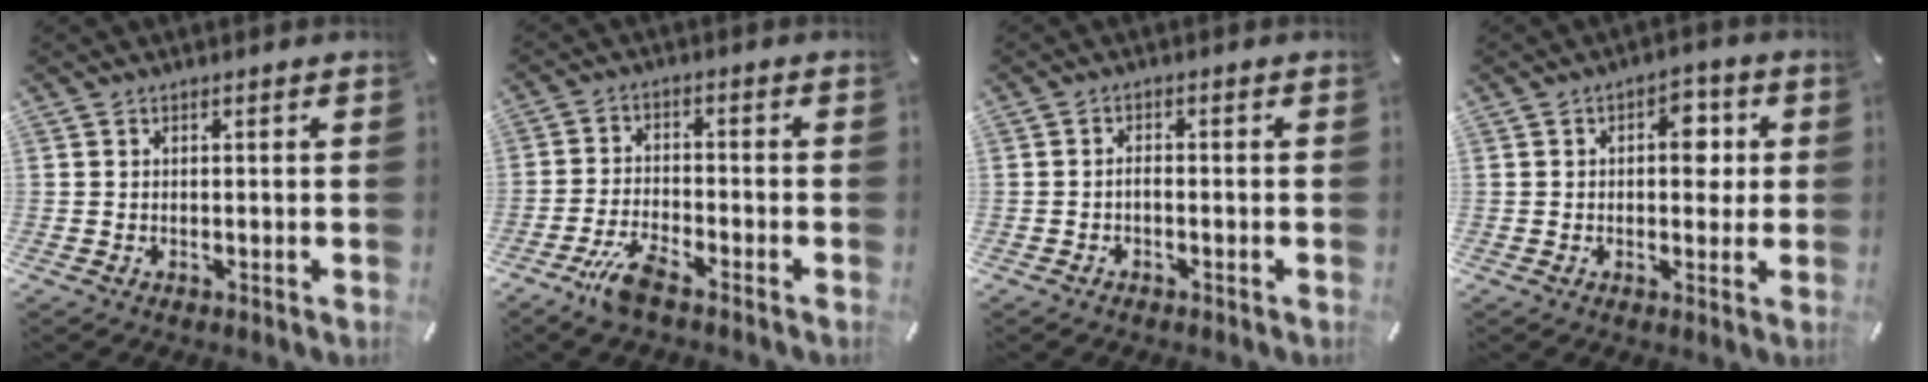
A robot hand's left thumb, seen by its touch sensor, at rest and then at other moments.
{"total": 6.8, "force": [-5.0, 1.7, 4.4], "torque": [-0.097, 0.013, -0.094]}
{"total": 1.7, "force": [-0.9, 0.8, 1.1], "torque": [-0.023, 0.005, -0.019]}
{"total": 6.8, "force": [0.7, 4.3, 5.3], "torque": [-0.056, -0.003, 0.000]}